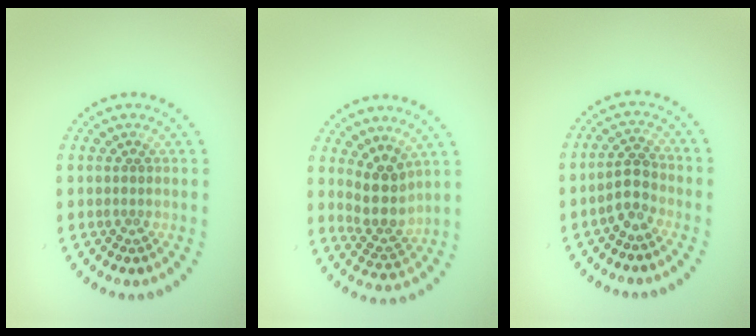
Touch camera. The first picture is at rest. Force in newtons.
{"total": 3.6, "press": 2.9, "slide": 2.1}
{"total": 2.2, "press": 2.0, "slide": 1.1}